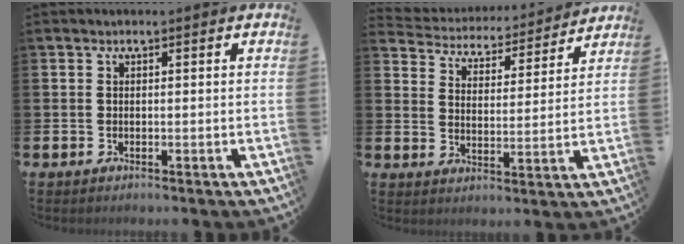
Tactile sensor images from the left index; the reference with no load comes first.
{"total": 4.4, "force": [4.3, 1.0, 0.0], "torque": [-0.033, -0.041, 0.068]}